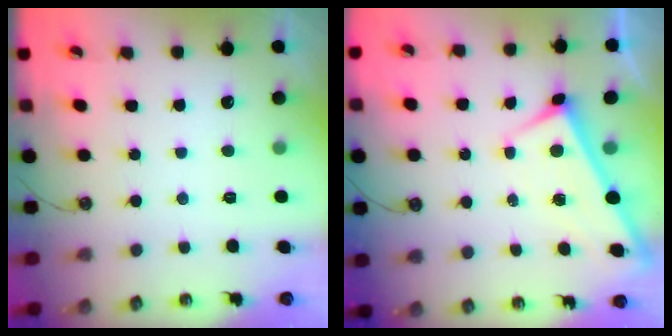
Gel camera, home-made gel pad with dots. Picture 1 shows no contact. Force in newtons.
{"total": 1.8, "press": 1.8, "slide": 0.2}